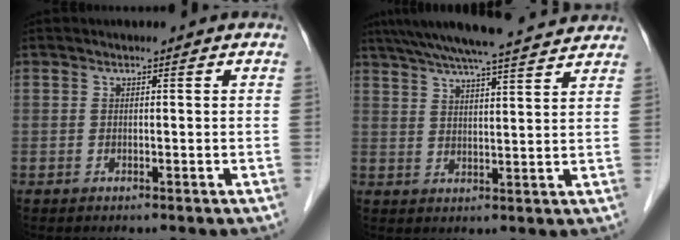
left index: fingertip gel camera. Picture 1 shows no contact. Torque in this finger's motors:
{"motor_torque": [0.56, -1.13, 0.49, 0.08]}